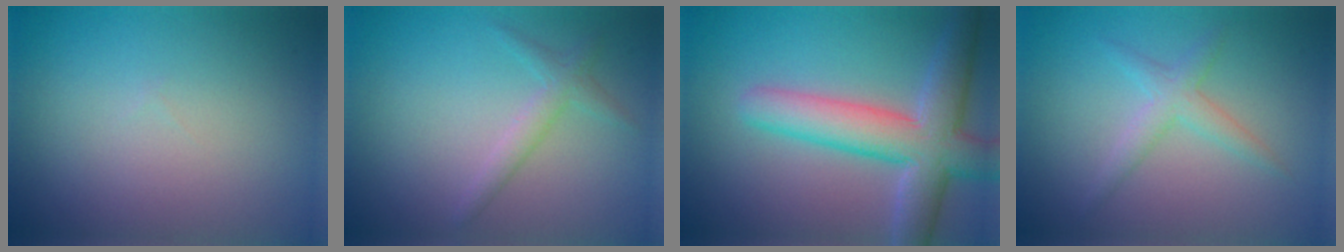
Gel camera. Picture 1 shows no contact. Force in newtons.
{"total": 1.8, "press": 1.8, "slide": 0.0}
{"total": 7.3, "press": 7.3, "slide": 0.2}
{"total": 2.1, "press": 2.1, "slide": 0.0}